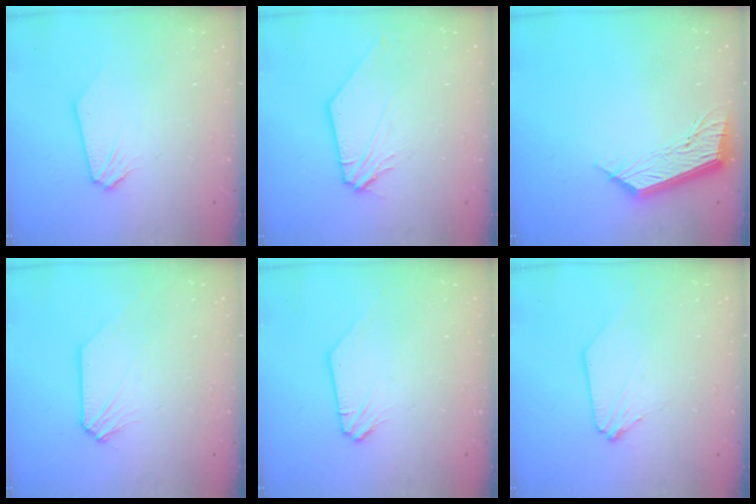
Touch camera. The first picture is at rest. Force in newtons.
{"total": 5.7, "press": 5.6, "slide": 0.9}
{"total": 12.6, "press": 12.6, "slide": 0.5}
{"total": 0.0}
{"total": 1.0, "press": 1.0, "slide": 0.1}
{"total": 0.7, "press": 0.7, "slide": 0.0}